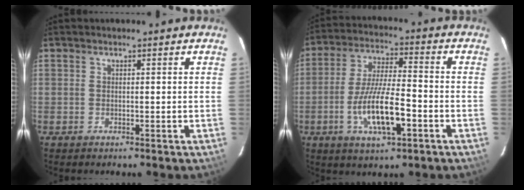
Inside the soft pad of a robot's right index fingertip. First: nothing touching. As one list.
[{"total": 12.3, "force": [-4.5, 3.1, 11.1], "torque": [-0.218, -0.011, -0.076]}]